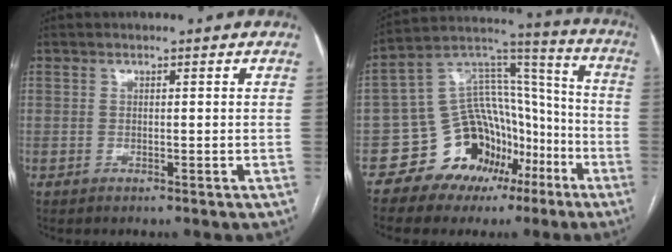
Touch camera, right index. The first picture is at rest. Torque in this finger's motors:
{"motor_torque": [0.52, -0.35, 0.00, -0.04]}